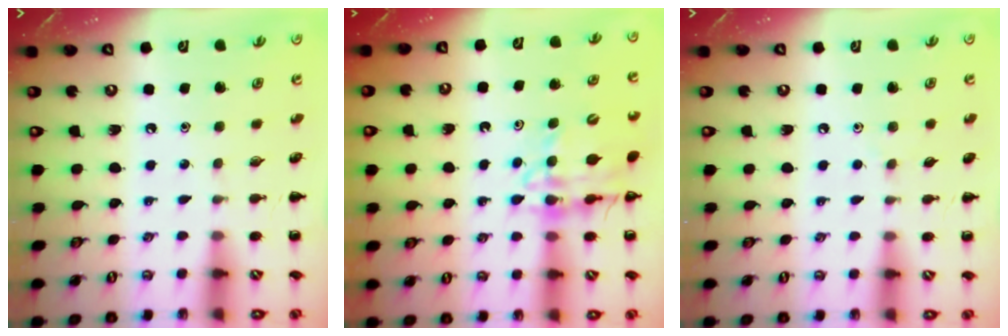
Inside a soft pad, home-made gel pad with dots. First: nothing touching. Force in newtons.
{"total": 13.5, "press": 13.1, "slide": 3.3}
{"total": 3.5, "press": 3.3, "slide": 1.2}